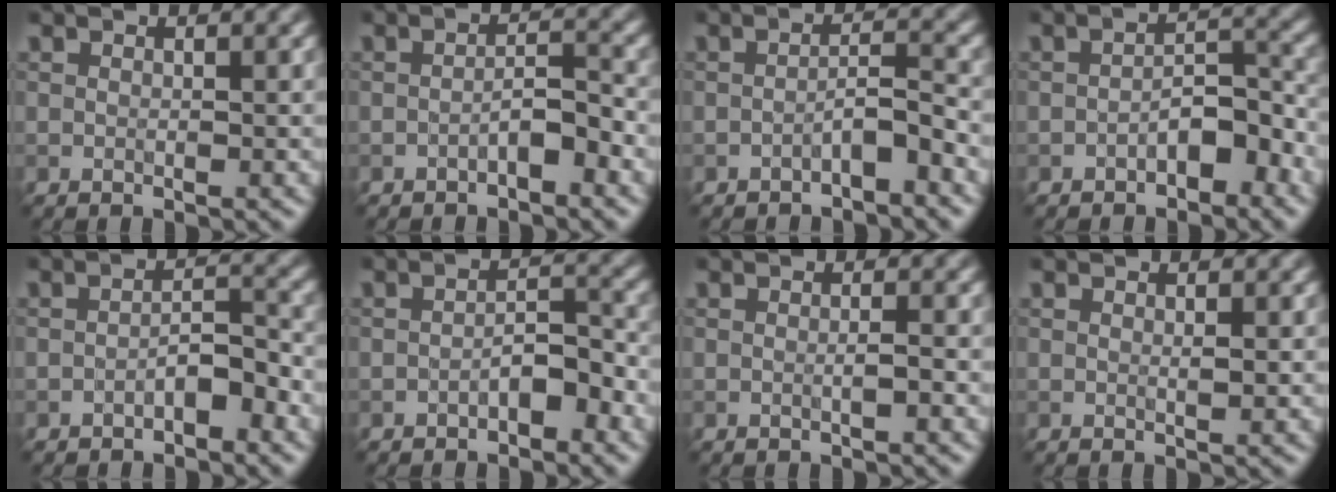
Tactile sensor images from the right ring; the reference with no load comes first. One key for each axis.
{"total": 2.0, "fx": -1.1, "fy": 0.5, "fz": 1.6, "tx": -0.028, "ty": 0.008, "tz": -0.022}
{"total": 2.1, "fx": -1.4, "fy": 0.3, "fz": 1.5, "tx": -0.025, "ty": 0.011, "tz": -0.028}
{"total": 3.2, "fx": -1.7, "fy": 1.4, "fz": 2.3, "tx": -0.033, "ty": 0.013, "tz": -0.028}
{"total": 2.3, "fx": -1.3, "fy": 0.8, "fz": 1.7, "tx": -0.027, "ty": 0.010, "tz": -0.024}
{"total": 2.5, "fx": -1.3, "fy": 0.9, "fz": 1.9, "tx": -0.028, "ty": 0.010, "tz": -0.023}
{"total": 1.0, "fx": -0.2, "fy": 0.2, "fz": 0.9, "tx": -0.012, "ty": -0.001, "tz": -0.006}
{"total": 0.5, "fx": 0.2, "fy": 0.1, "fz": 0.5, "tx": -0.005, "ty": 0.001, "tz": 0.004}